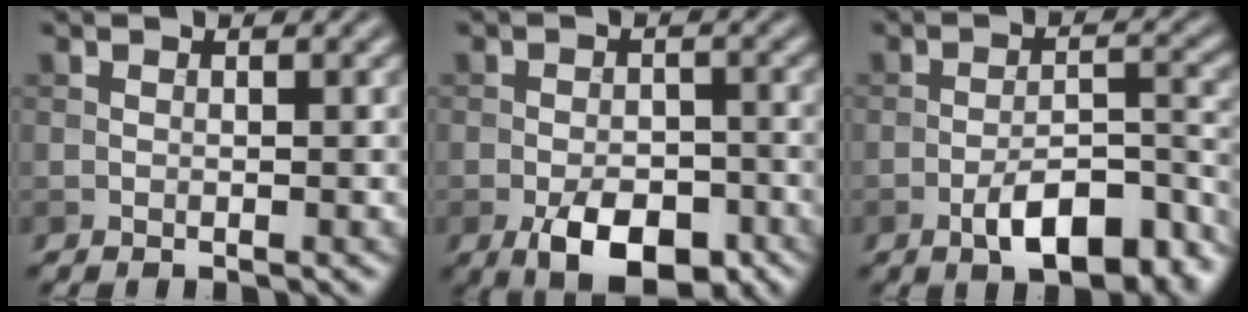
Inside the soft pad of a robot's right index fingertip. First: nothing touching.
{"total": 6.7, "force": [-3.4, 3.5, 4.6], "torque": [-0.067, -0.008, -0.055]}
{"total": 7.9, "force": [-4.7, 2.9, 5.6], "torque": [-0.081, 0.007, -0.075]}